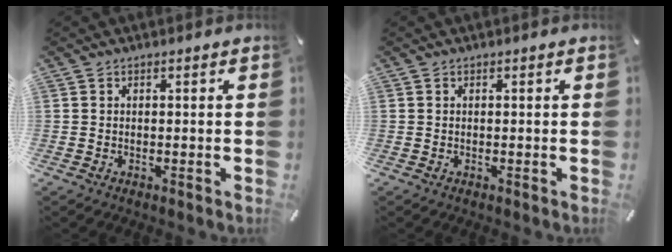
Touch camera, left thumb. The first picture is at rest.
{"total": 0.0}